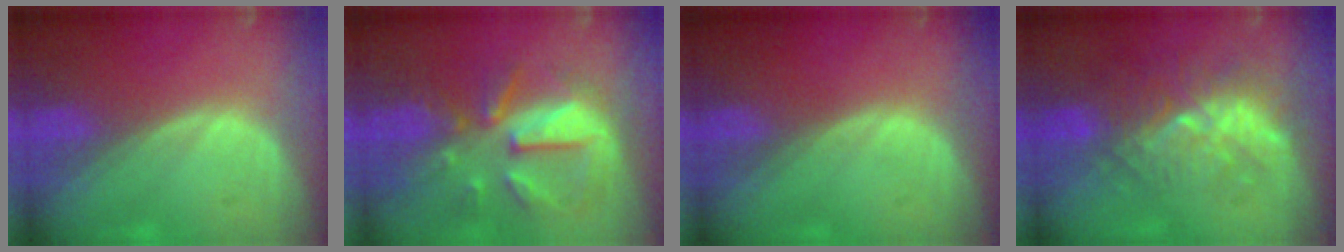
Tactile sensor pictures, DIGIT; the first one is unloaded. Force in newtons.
{"total": 10.1, "press": 9.2, "slide": 4.3}
{"total": 0.0}
{"total": 9.3, "press": 8.6, "slide": 3.6}